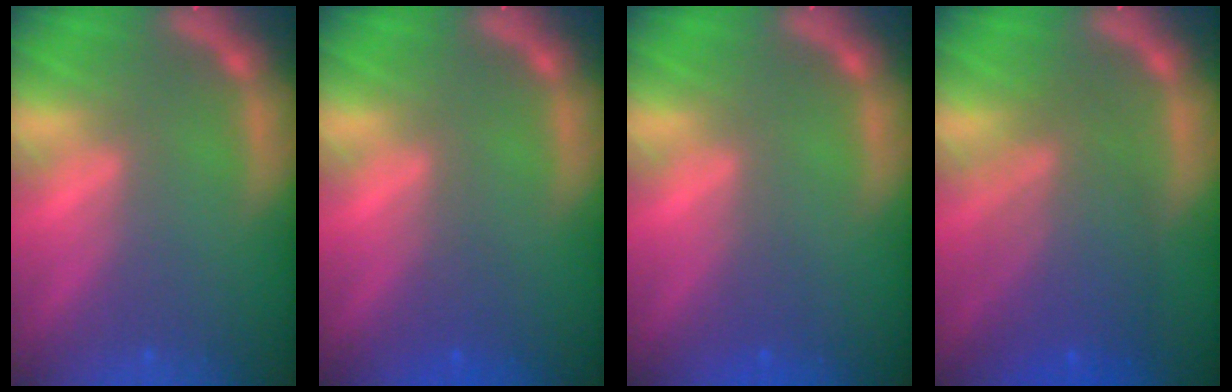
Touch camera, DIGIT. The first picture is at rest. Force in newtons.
{"total": 1.5}
{"total": 0.9}
{"total": 7.0}